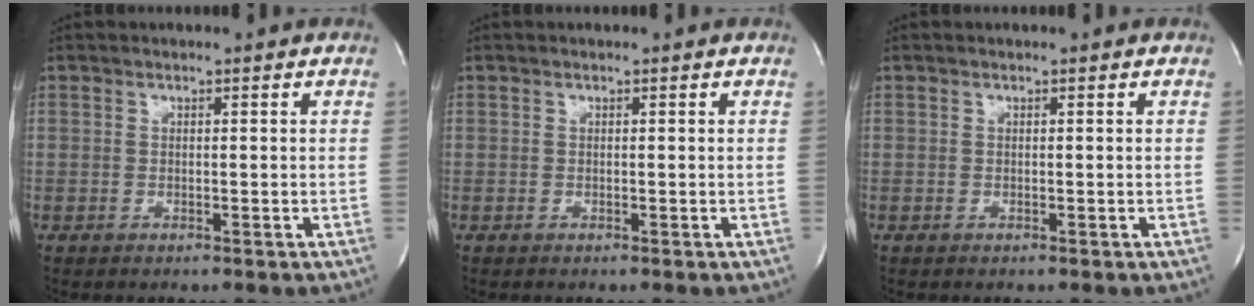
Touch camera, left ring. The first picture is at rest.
{"total": 0.0}
{"total": 0.0}